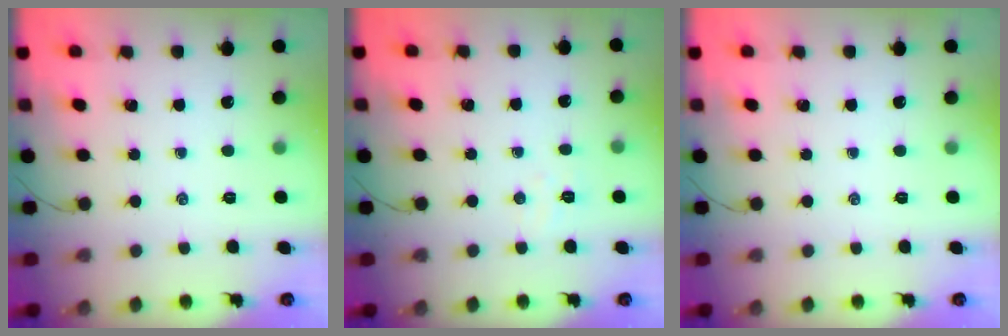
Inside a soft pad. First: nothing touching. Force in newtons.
{"total": 4.0, "press": 3.9, "slide": 0.9}
{"total": 0.0}